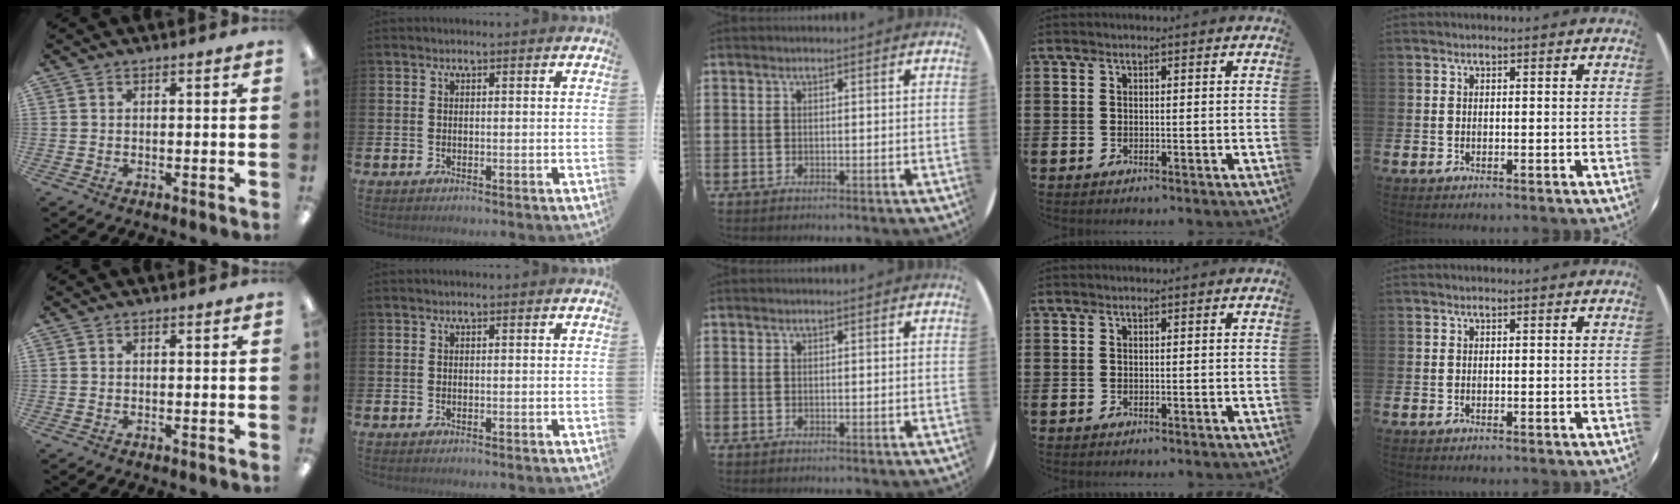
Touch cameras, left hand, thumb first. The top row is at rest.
{}